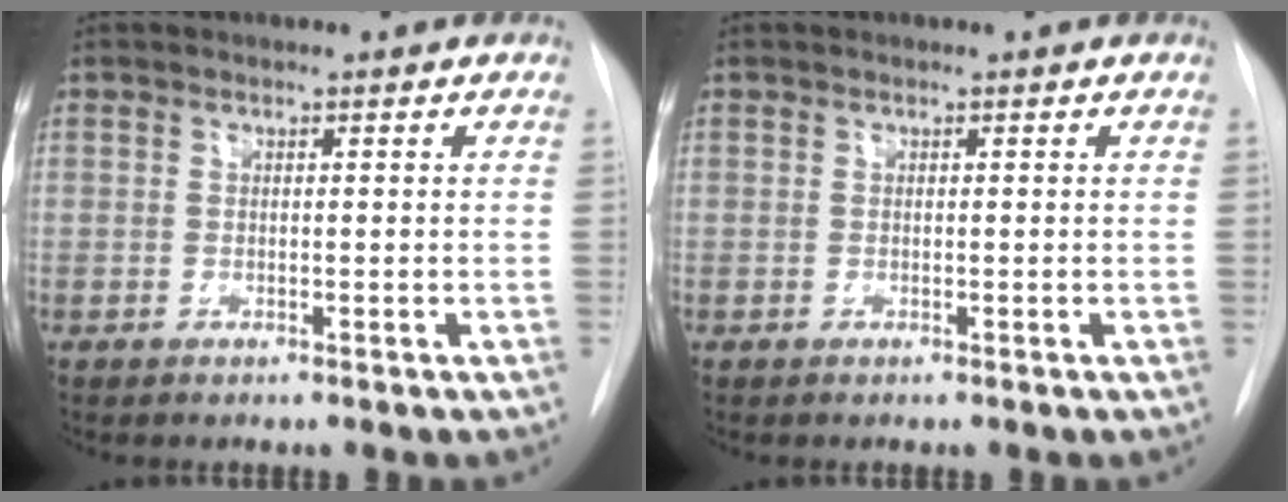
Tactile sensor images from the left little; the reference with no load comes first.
{"total": 0.0}